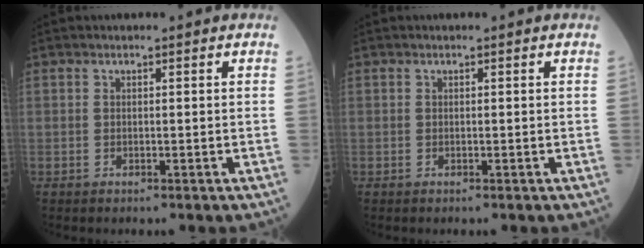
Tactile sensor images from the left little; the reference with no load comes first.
{"total": 0.0}